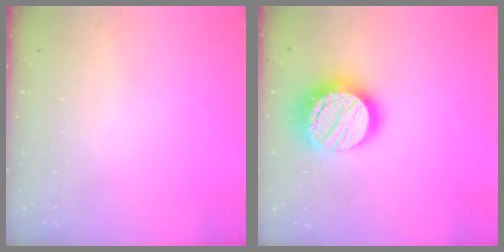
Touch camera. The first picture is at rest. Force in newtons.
{"total": 19.6, "press": 19.5, "slide": 1.3}